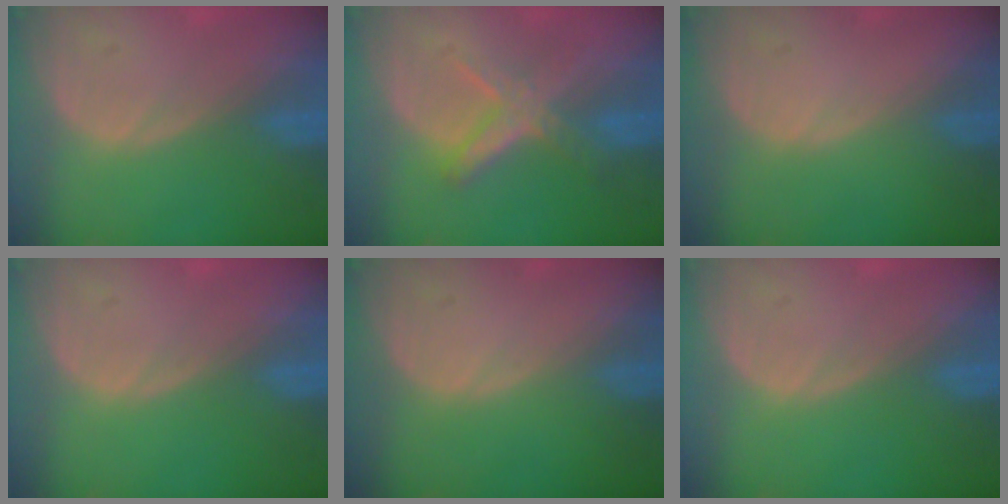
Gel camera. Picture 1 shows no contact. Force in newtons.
{"total": 6.2, "press": 5.5, "slide": 2.7}
{"total": 0.0}
{"total": 0.0}
{"total": 0.0}
{"total": 0.0}